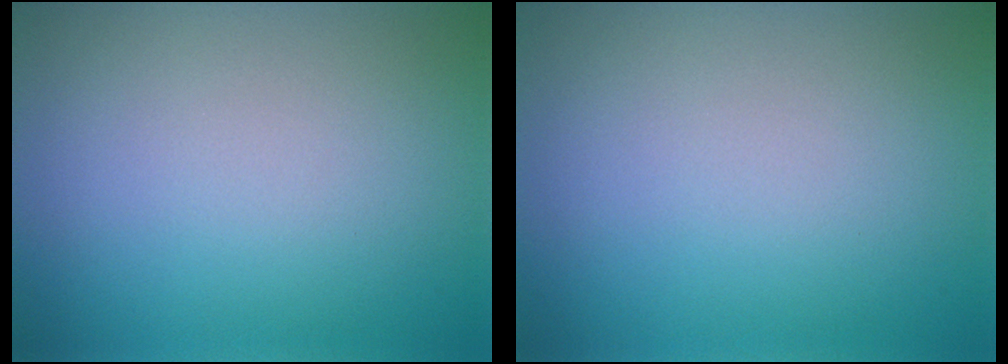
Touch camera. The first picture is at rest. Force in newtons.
{"total": 0.0}